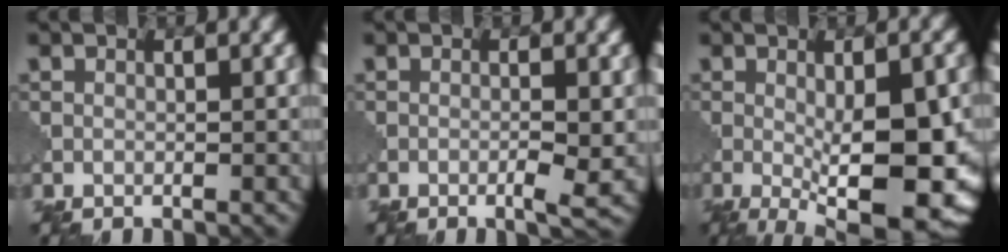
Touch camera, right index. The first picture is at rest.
{"total": 2.3, "force": [-0.7, 0.2, 2.2], "torque": [-0.037, 0.000, -0.014]}
{"total": 11.2, "force": [-2.3, 3.1, 10.5], "torque": [-0.161, -0.019, -0.027]}